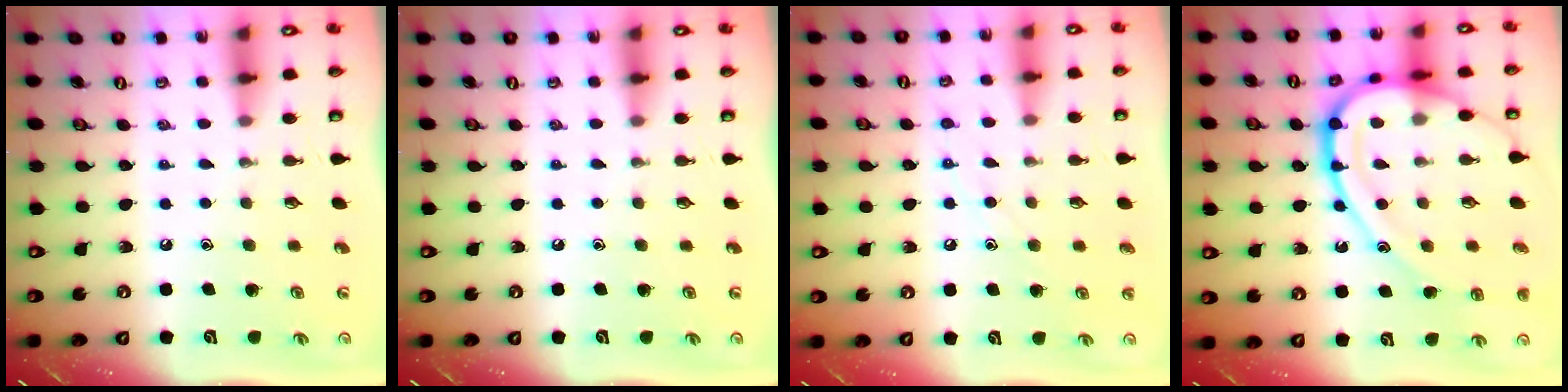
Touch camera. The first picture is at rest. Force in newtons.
{"total": 0.0}
{"total": 6.9, "press": 6.9, "slide": 0.5}
{"total": 23.0, "press": 23.0, "slide": 1.9}